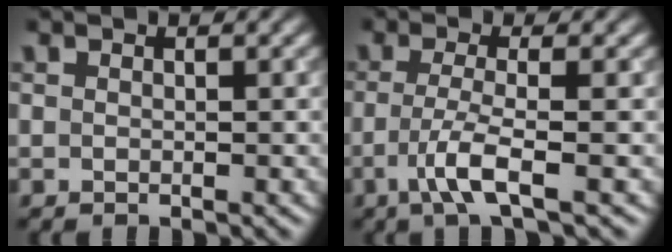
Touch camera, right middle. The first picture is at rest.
{"total": 3.6, "force": [-1.3, 0.7, 3.3], "torque": [-0.065, -0.003, -0.034]}